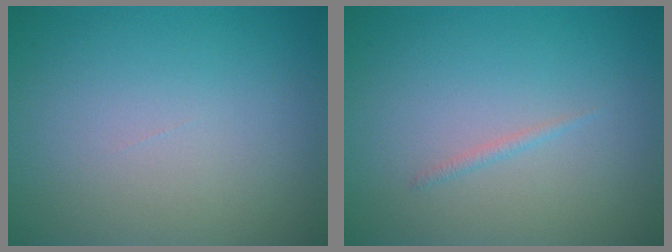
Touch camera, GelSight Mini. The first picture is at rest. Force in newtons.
{"total": 0.5, "press": 0.5, "slide": 0.1}